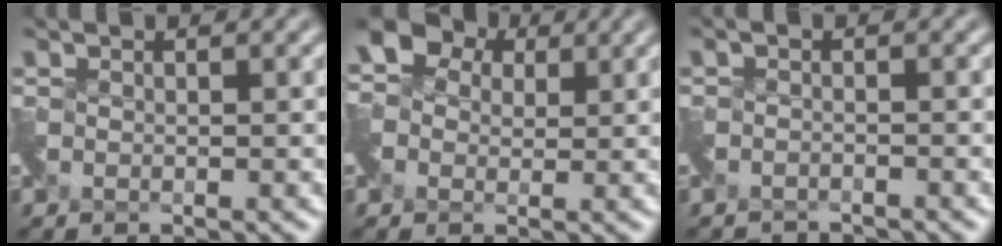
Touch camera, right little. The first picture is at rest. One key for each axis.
{"total": 5.1, "fx": 0.7, "fy": 4.3, "fz": 2.7, "tx": -0.059, "ty": 0.018, "tz": 0.008}
{"total": 2.8, "fx": -2.8, "fy": 0.2, "fz": -0.4, "tx": 0.010, "ty": -0.022, "tz": -0.055}